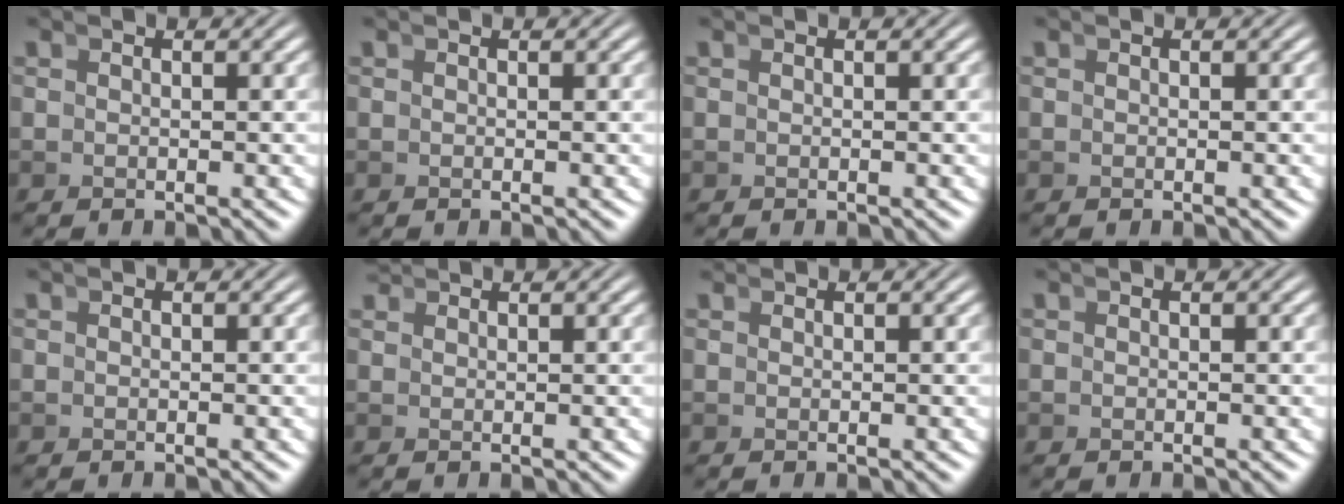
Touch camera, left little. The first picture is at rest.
{"total": 0.0}
{"total": 0.0}
{"total": 0.0}
{"total": 0.0}
{"total": 1.3, "force": [1.1, -0.7, -0.1], "torque": [0.011, 0.001, 0.026]}
{"total": 0.7, "force": [0.4, -0.4, -0.2], "torque": [0.009, -0.002, 0.012]}
{"total": 0.0}